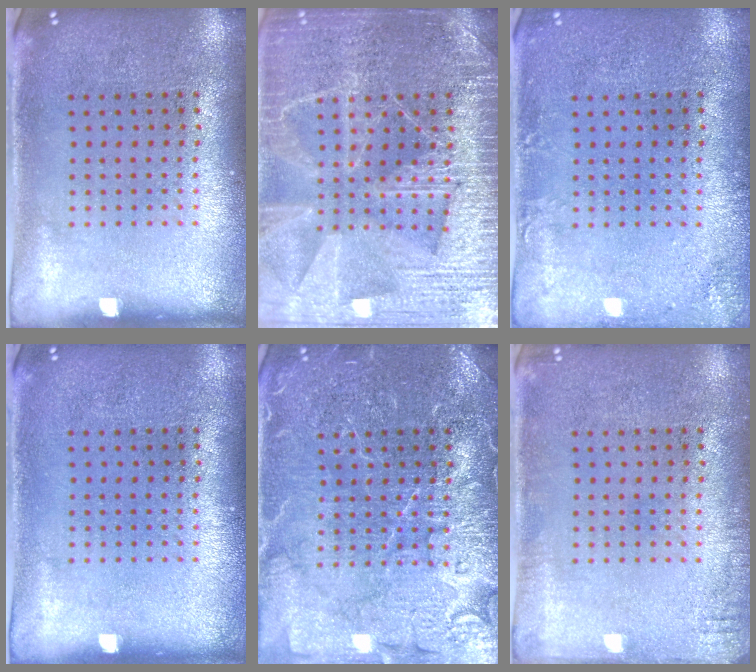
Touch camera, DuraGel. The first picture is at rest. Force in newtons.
{"total": 6.5, "press": 6.4, "slide": 0.8}
{"total": 1.6, "press": 1.6, "slide": 0.1}
{"total": 0.0}
{"total": 6.7, "press": 6.6, "slide": 1.0}
{"total": 1.4, "press": 1.4, "slide": 0.1}